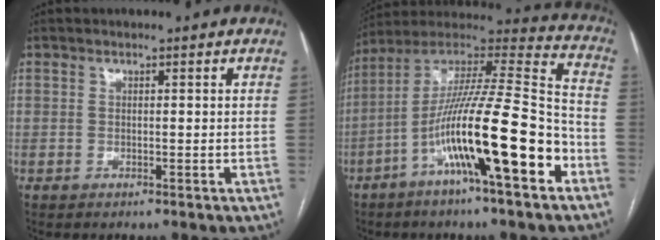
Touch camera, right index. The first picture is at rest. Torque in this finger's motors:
{"motor_torque": [1.36, -0.78, 1.05, 0.21]}